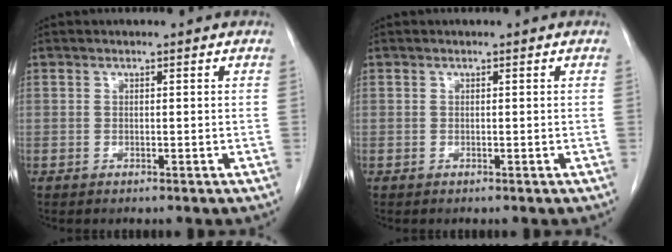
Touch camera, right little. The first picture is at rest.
{"total": 0.0}